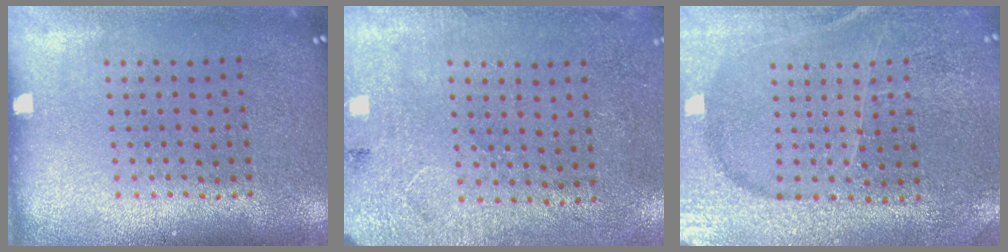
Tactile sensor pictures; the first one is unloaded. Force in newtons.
{"total": 2.6, "press": 2.2, "slide": 1.5}
{"total": 3.1, "press": 3.1, "slide": 0.4}